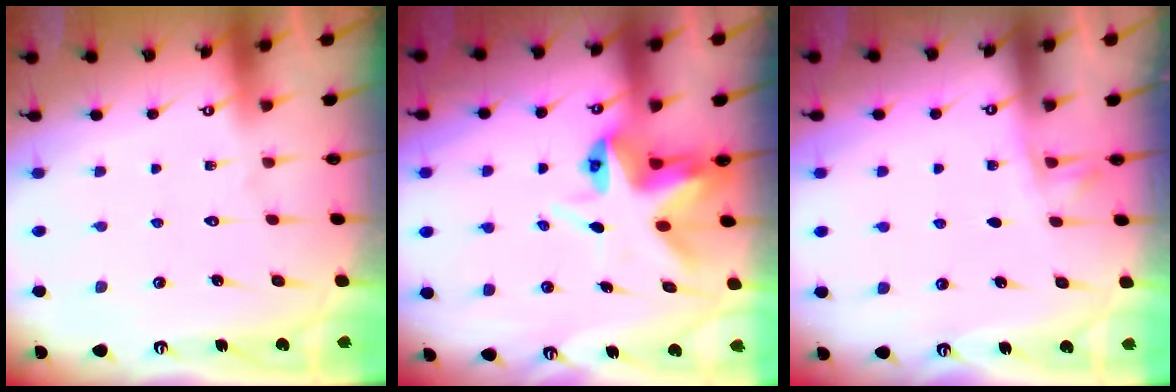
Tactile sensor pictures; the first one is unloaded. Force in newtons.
{"total": 7.1, "press": 7.1, "slide": 0.6}
{"total": 2.4, "press": 2.4, "slide": 0.5}